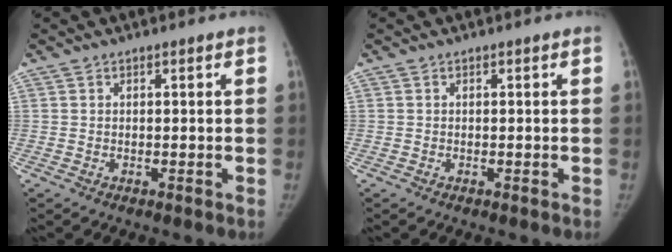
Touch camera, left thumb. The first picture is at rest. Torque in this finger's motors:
{"motor_torque": [0.00, 0.00, 0.16, -0.25, 0.00]}